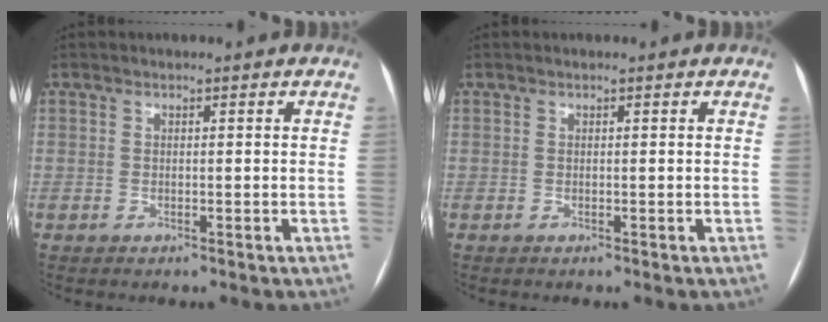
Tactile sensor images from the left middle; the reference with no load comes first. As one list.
[{"total": 0.0}]